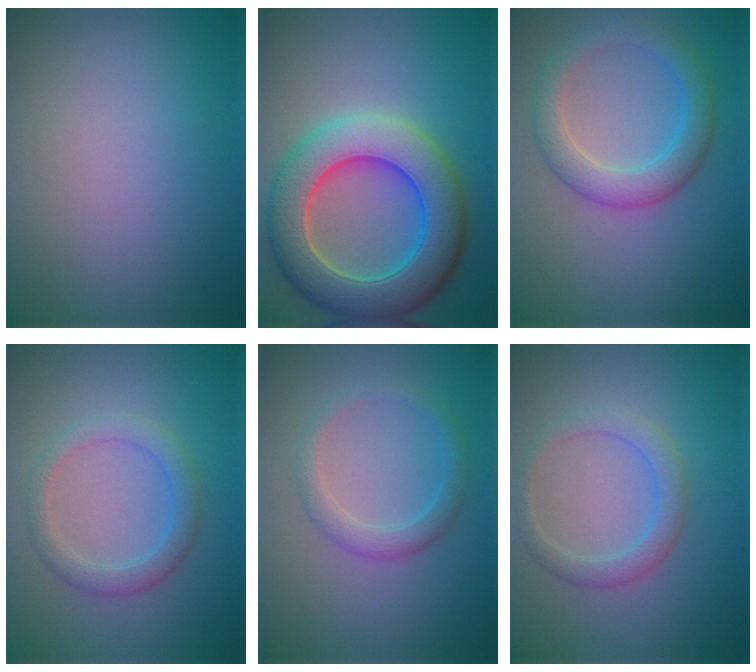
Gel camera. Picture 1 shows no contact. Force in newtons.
{"total": 9.8, "press": 9.8, "slide": 0.7}
{"total": 4.3, "press": 4.3, "slide": 0.2}
{"total": 2.9, "press": 2.8, "slide": 0.1}
{"total": 2.5, "press": 2.4, "slide": 0.2}
{"total": 2.5, "press": 2.5, "slide": 0.1}